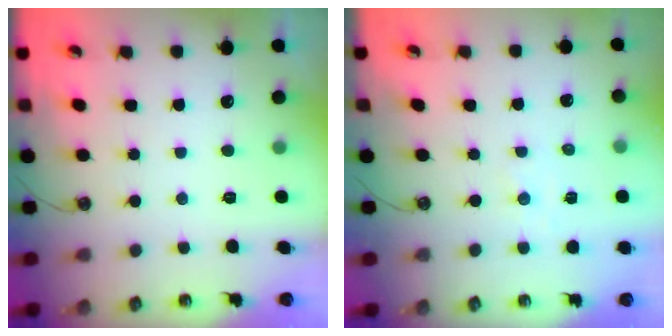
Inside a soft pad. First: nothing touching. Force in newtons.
{"total": 1.1, "press": 1.0, "slide": 0.2}